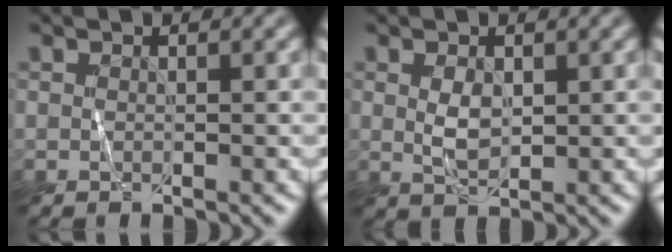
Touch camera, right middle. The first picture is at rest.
{"total": 1.8, "force": [0.4, 1.0, 1.4], "torque": [-0.037, 0.000, 0.014]}